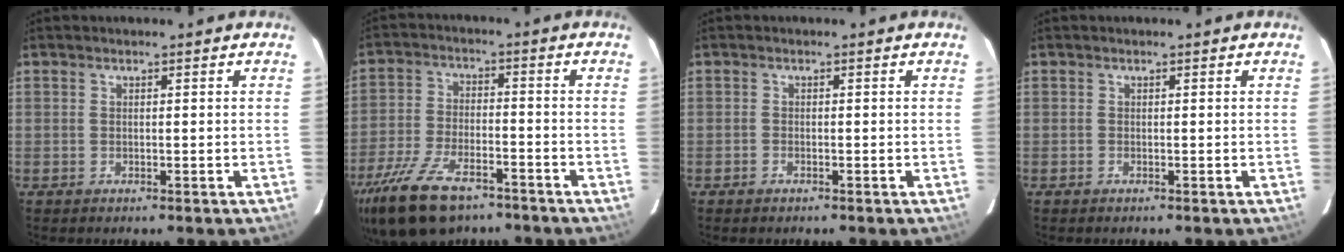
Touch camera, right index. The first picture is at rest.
{"total": 16.9, "force": [-11.9, 7.4, 9.5], "torque": [-0.214, -0.031, -0.211]}
{"total": 0.8, "force": [-0.6, 0.3, 0.3], "torque": [-0.007, 0.001, -0.014]}
{"total": 0.0}